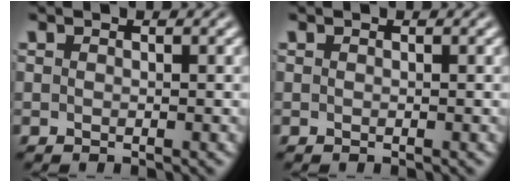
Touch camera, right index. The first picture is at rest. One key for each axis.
{"total": 0.0}